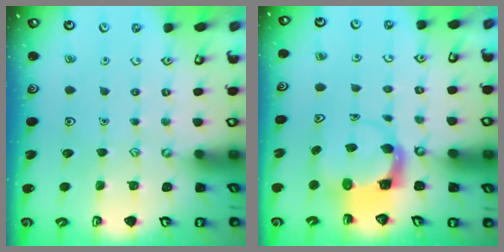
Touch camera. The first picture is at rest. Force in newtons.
{"total": 3.6, "press": 3.5, "slide": 0.4}